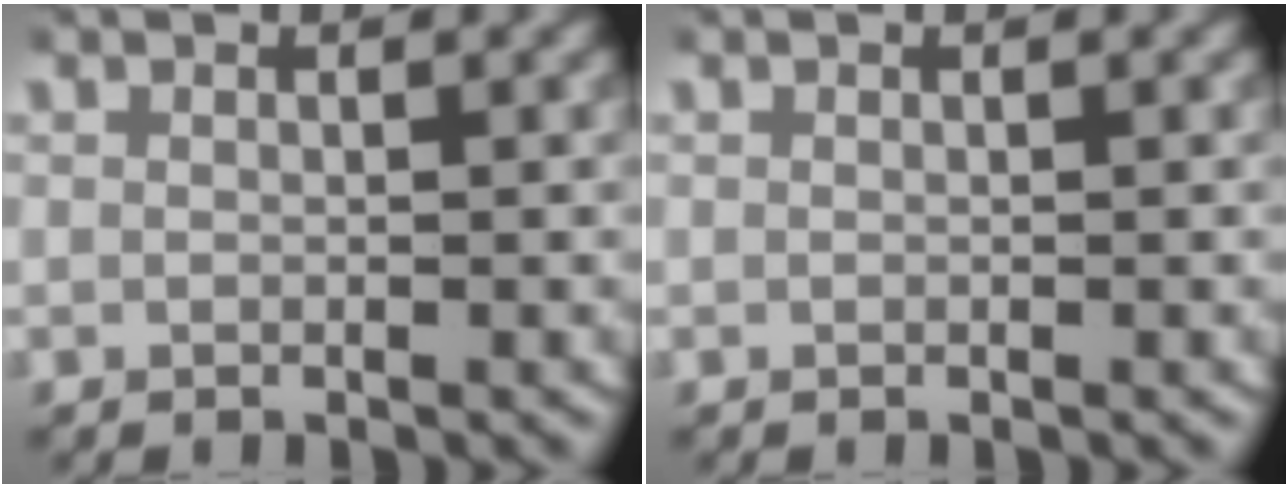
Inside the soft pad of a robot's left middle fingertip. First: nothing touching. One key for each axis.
{"total": 0.0}